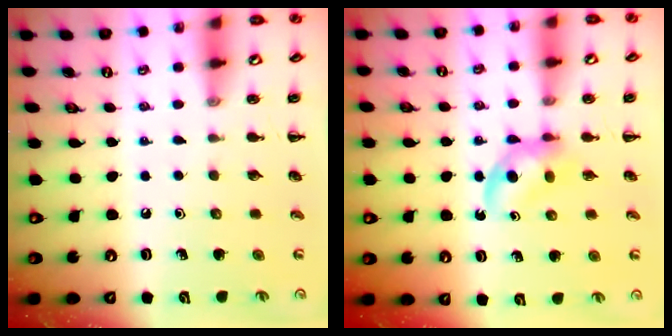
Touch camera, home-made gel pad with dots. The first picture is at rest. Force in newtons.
{"total": 4.4, "press": 4.1, "slide": 1.6}